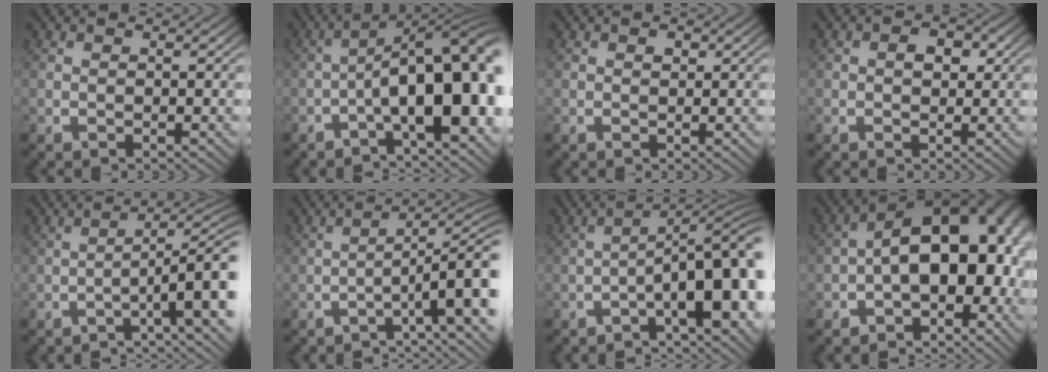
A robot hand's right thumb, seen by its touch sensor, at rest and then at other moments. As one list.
[{"total": 12.2, "force": [-1.9, 6.3, 10.3], "torque": [-0.154, -0.040, -0.013]}, {"total": 0.8, "force": [0.4, 0.5, 0.4], "torque": [-0.003, -0.003, 0.008]}, {"total": 2.1, "force": [0.3, 1.5, 1.4], "torque": [-0.016, -0.003, 0.004]}, {"total": 5.9, "force": [-1.5, 2.6, 5.1], "torque": [-0.077, -0.007, -0.026]}, {"total": 6.6, "force": [-2.0, 2.9, 5.6], "torque": [-0.085, -0.017, -0.028]}, {"total": 9.4, "force": [-1.9, 4.7, 7.8], "torque": [-0.114, -0.026, -0.019]}, {"total": 14.3, "force": [-0.6, 8.8, 11.2], "torque": [-0.143, -0.025, -0.008]}]